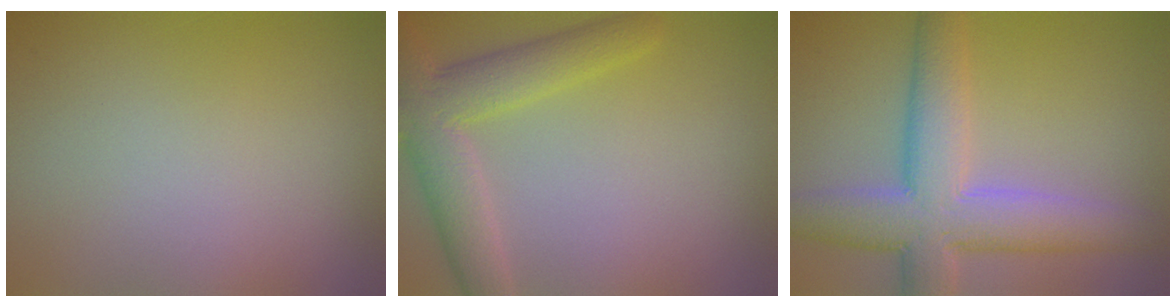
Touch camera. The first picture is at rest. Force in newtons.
{"total": 5.8, "press": 5.8, "slide": 0.3}
{"total": 8.3, "press": 8.3, "slide": 0.8}